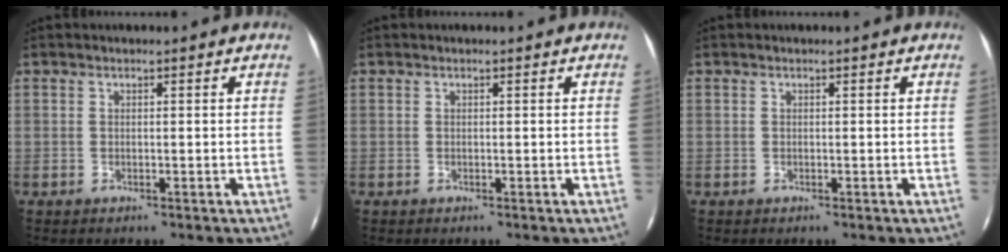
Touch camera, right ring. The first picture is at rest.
{"total": 0.0}
{"total": 0.0}